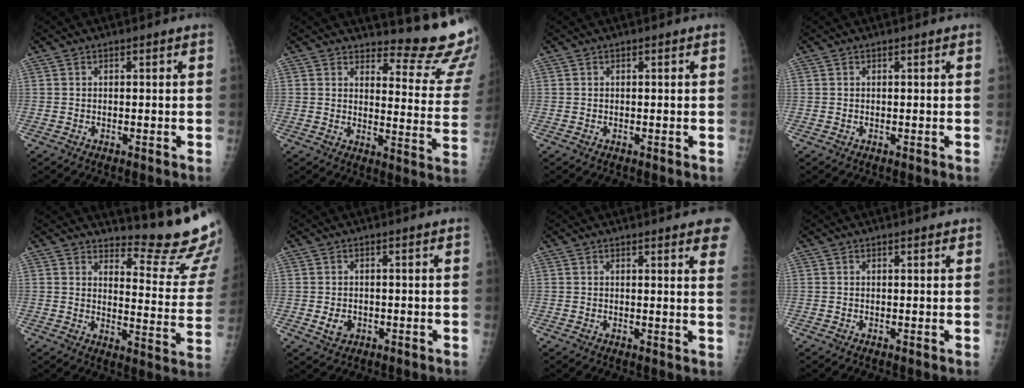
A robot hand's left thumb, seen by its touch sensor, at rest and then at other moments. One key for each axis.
{"total": 15.2, "fx": 13.8, "fy": 2.9, "fz": 5.7, "tx": -0.036, "ty": -0.158, "tz": 0.149}
{"total": 0.0}
{"total": 0.0}
{"total": 15.9, "fx": 14.2, "fy": 2.3, "fz": 6.6, "tx": -0.055, "ty": -0.172, "tz": 0.168}
{"total": 2.7, "fx": -0.6, "fy": 2.0, "fz": 1.8, "tx": -0.027, "ty": -0.002, "tz": -0.004}
{"total": 7.9, "fx": 5.6, "fy": 1.0, "fz": 5.4, "tx": -0.050, "ty": -0.013, "tz": 0.052}
{"total": 1.1, "fx": 0.9, "fy": 0.2, "fz": 0.7, "tx": -0.007, "ty": -0.002, "tz": 0.011}